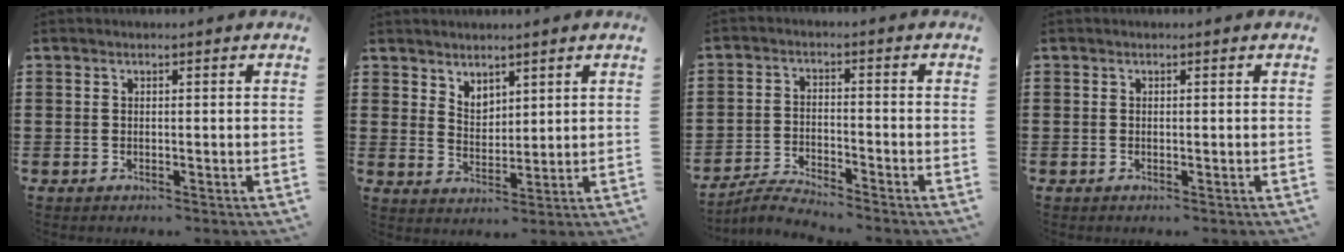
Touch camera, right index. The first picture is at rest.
{"total": 3.2, "force": [2.8, 1.4, -0.1], "torque": [-0.009, -0.002, 0.054]}
{"total": 3.7, "force": [-3.6, -0.1, 0.3], "torque": [-0.010, 0.005, -0.075]}
{"total": 0.0}